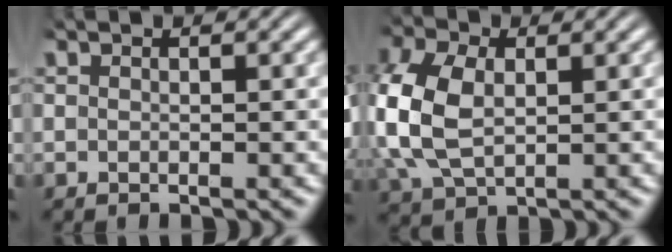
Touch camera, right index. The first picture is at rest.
{"total": 7.7, "force": [0.3, 5.9, 4.9], "torque": [-0.150, -0.022, 0.021]}